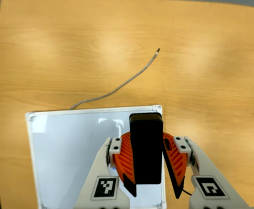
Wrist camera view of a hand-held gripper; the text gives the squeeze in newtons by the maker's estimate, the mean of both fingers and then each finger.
{"total": 10.0, "left": 9.9, "right": 10.1}